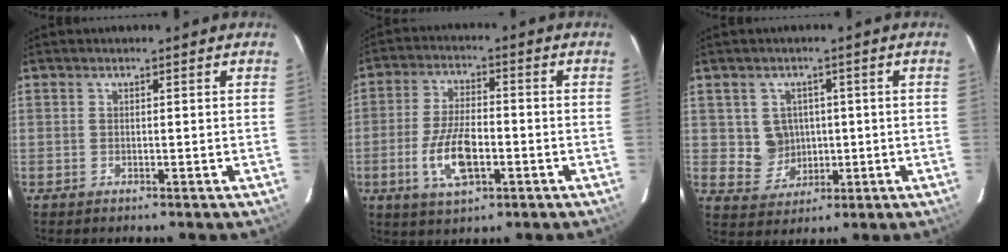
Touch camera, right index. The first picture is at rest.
{"total": 10.1, "force": [-3.3, 4.4, 8.5], "torque": [-0.174, -0.004, -0.058]}
{"total": 5.8, "force": [0.5, 5.7, 1.1], "torque": [-0.031, 0.014, 0.025]}